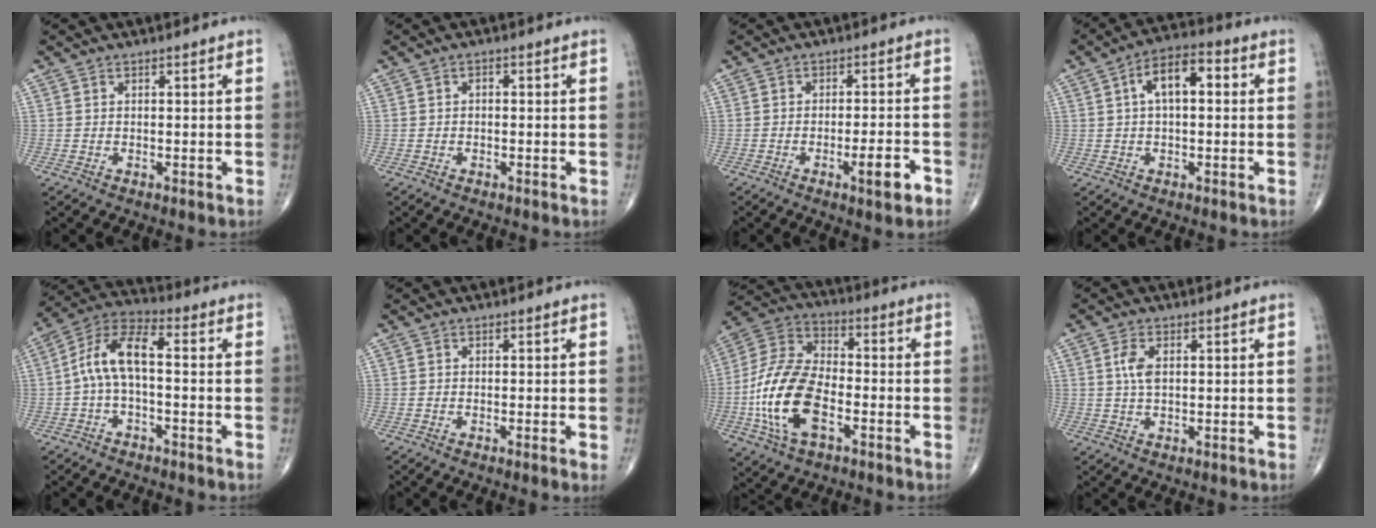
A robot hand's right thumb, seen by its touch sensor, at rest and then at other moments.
{"total": 0.9, "force": [-0.1, 0.6, 0.7], "torque": [-0.004, 0.005, -0.006]}
{"total": 5.7, "force": [-2.7, 1.2, 4.8], "torque": [-0.071, 0.011, -0.038]}
{"total": 8.6, "force": [1.6, 4.3, 7.3], "torque": [-0.114, 0.028, 0.016]}
{"total": 9.5, "force": [-0.7, 4.1, 8.5], "torque": [-0.169, 0.043, -0.023]}
{"total": 1.0, "force": [-0.3, 0.0, 1.0], "torque": [-0.023, -0.004, -0.007]}
{"total": 17.3, "force": [-5.0, 9.3, 13.6], "torque": [-0.277, 0.025, -0.097]}
{"total": 3.5, "force": [0.7, 1.7, 2.9], "torque": [-0.065, 0.002, 0.012]}